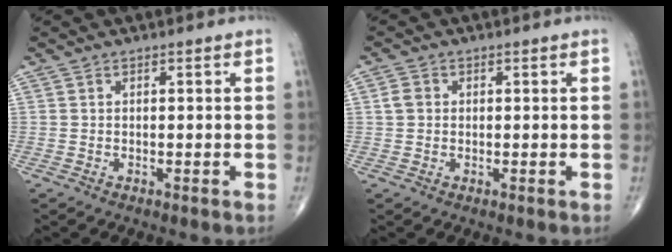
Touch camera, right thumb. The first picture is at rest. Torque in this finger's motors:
{"motor_torque": [-0.22, 0.12, 0.23, 0.12, 0.00]}